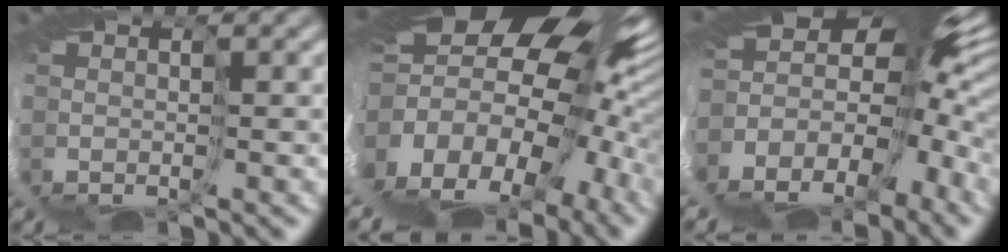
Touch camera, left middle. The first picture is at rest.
{"total": 16.9, "force": [-1.6, 11.8, 12.0], "torque": [-0.186, -0.009, -0.062]}
{"total": 12.7, "force": [-1.2, 6.6, 10.7], "torque": [-0.136, -0.019, 0.014]}